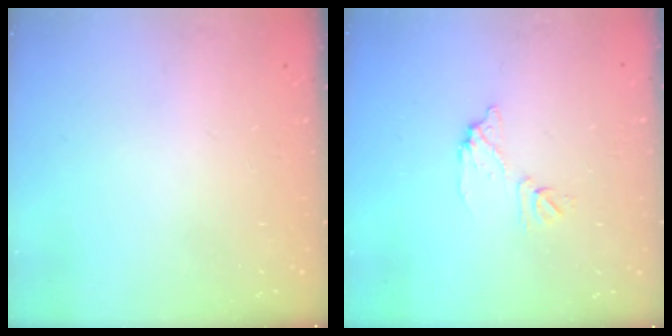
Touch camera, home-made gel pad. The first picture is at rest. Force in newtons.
{"total": 8.1, "press": 8.1, "slide": 0.5}